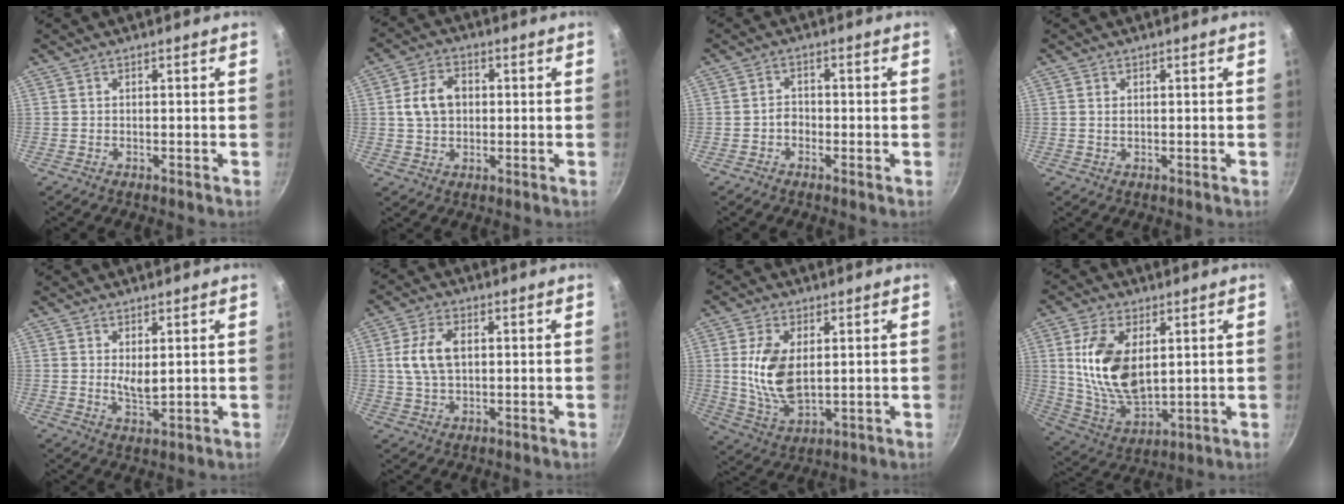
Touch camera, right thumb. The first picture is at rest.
{"total": 7.6, "force": [0.8, 5.5, 5.1], "torque": [-0.082, 0.011, 0.013]}
{"total": 2.1, "force": [-0.8, 1.5, 1.2], "torque": [-0.006, 0.007, -0.022]}
{"total": 1.2, "force": [0.2, 0.7, 0.9], "torque": [-0.018, -0.002, 0.005]}
{"total": 3.3, "force": [0.9, 1.4, 2.9], "torque": [-0.047, -0.014, 0.023]}
{"total": 7.8, "force": [1.2, 4.6, 6.2], "torque": [-0.124, 0.006, 0.025]}
{"total": 11.6, "force": [1.6, 6.4, 9.6], "torque": [-0.181, -0.015, 0.040]}
{"total": 15.7, "force": [3.3, 8.5, 12.7], "torque": [-0.235, -0.020, 0.076]}